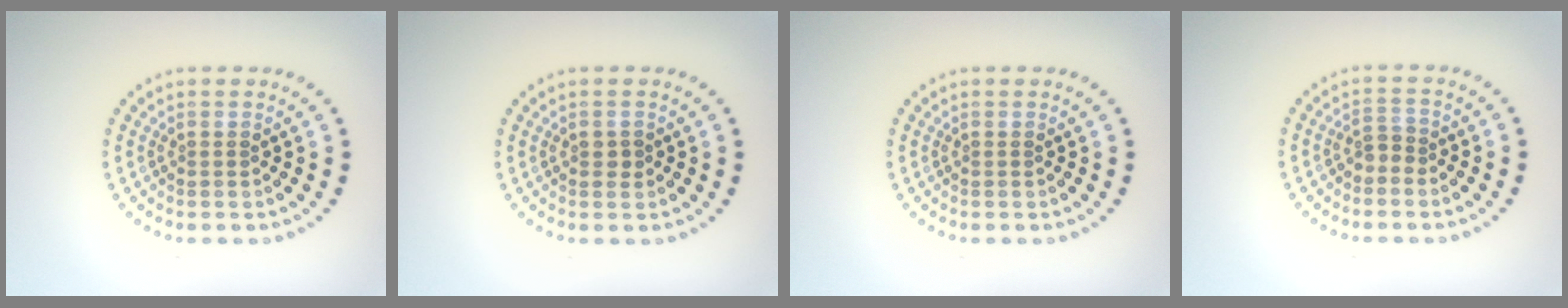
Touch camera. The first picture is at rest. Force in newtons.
{"total": 1.0, "press": 1.0, "slide": 0.1}
{"total": 0.0}
{"total": 1.3, "press": 0.9, "slide": 0.8}